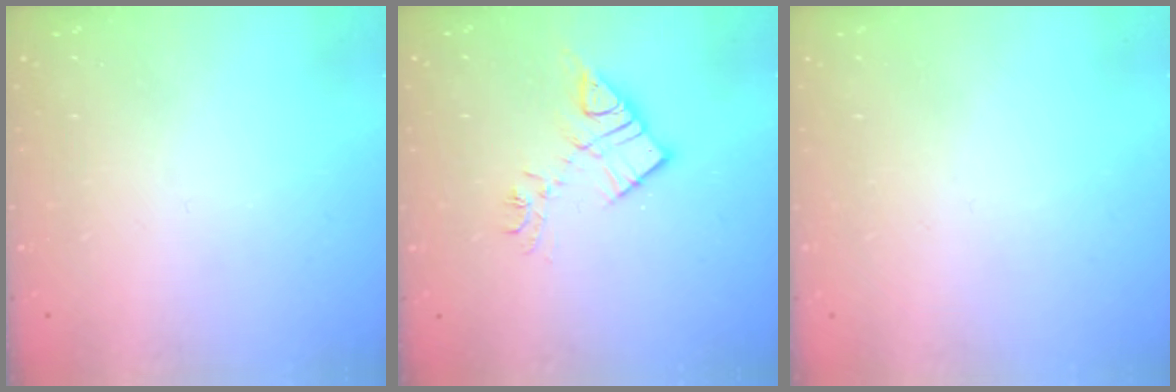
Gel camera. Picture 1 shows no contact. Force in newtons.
{"total": 10.8, "press": 10.8, "slide": 0.5}
{"total": 1.9, "press": 1.9, "slide": 0.2}